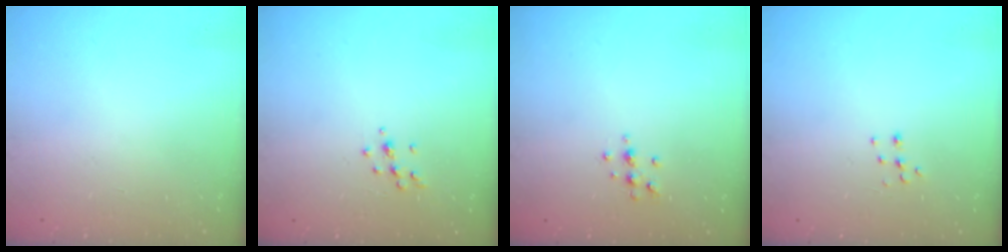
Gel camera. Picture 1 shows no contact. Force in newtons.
{"total": 5.6, "press": 5.6, "slide": 0.9}
{"total": 5.1, "press": 4.8, "slide": 1.8}
{"total": 5.4, "press": 5.4, "slide": 0.9}